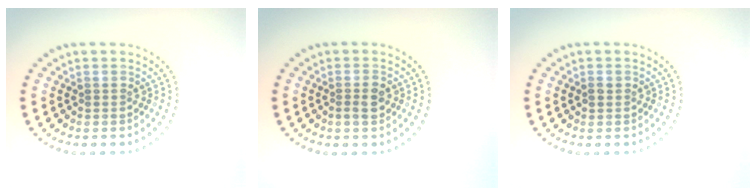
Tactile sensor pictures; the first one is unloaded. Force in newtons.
{"total": 1.7, "press": 1.6, "slide": 0.6}
{"total": 0.7, "press": 0.7, "slide": 0.1}